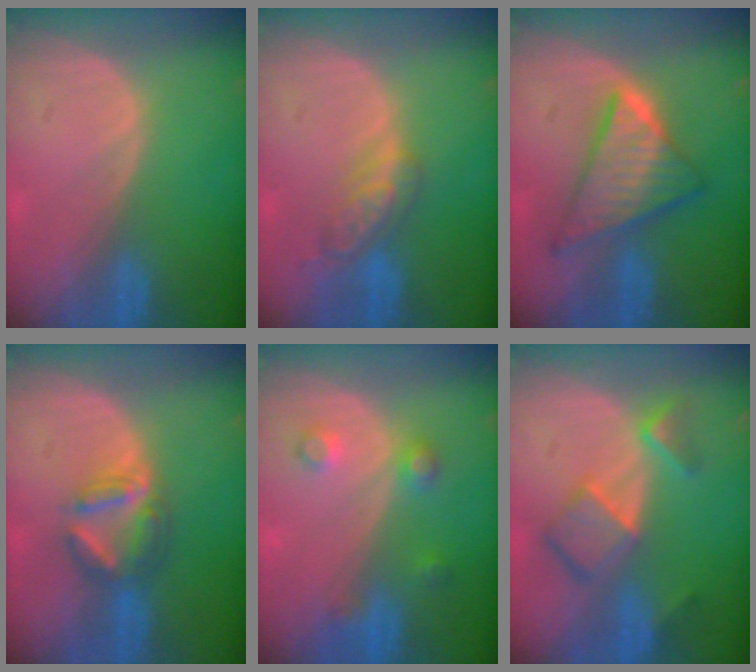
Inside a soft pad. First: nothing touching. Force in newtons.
{"total": 5.7, "press": 5.0, "slide": 2.7}
{"total": 8.8, "press": 8.7, "slide": 0.6}
{"total": 5.9, "press": 5.4, "slide": 2.5}
{"total": 3.6, "press": 3.5, "slide": 0.1}
{"total": 7.4, "press": 6.4, "slide": 3.7}